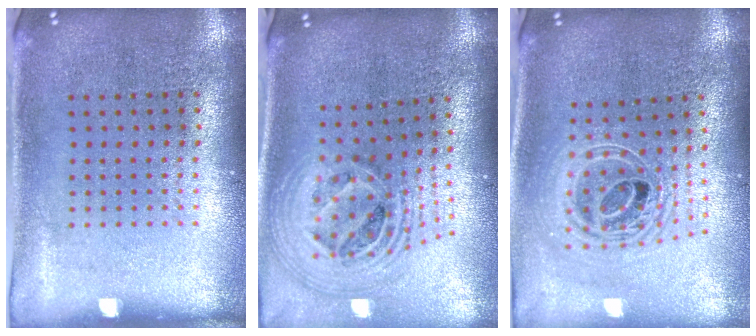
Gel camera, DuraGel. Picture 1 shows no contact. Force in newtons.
{"total": 2.7, "press": 1.9, "slide": 1.9}
{"total": 2.2, "press": 1.8, "slide": 1.4}